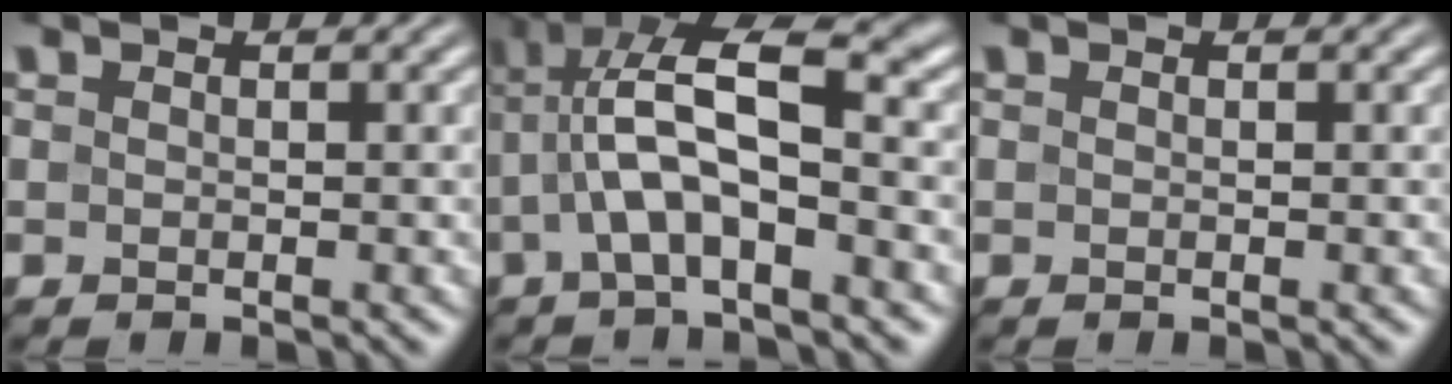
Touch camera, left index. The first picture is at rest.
{"total": 8.1, "force": [-0.6, 2.7, 7.6], "torque": [-0.150, 0.030, -0.019]}
{"total": 0.0}